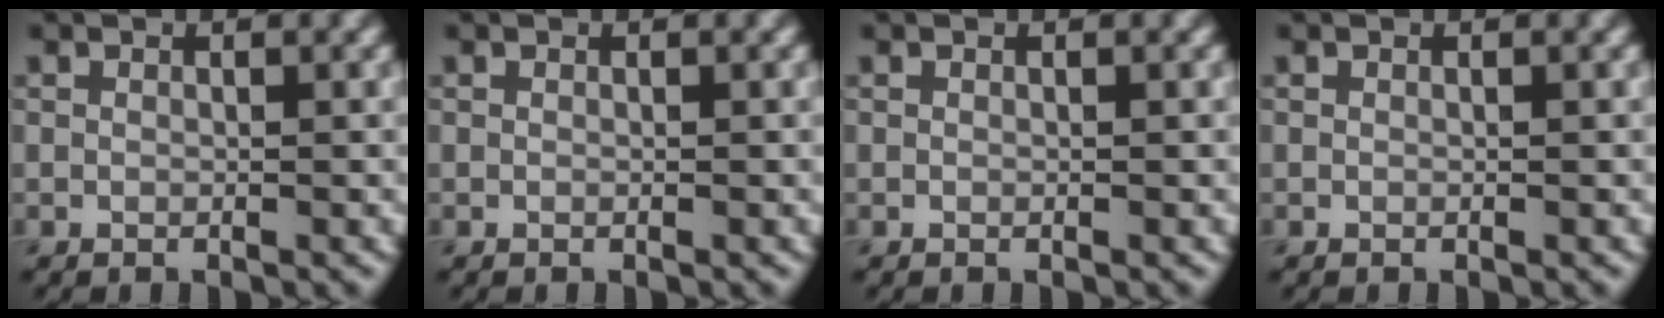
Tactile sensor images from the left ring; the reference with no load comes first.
{"total": 0.0}
{"total": 0.0}
{"total": 0.0}